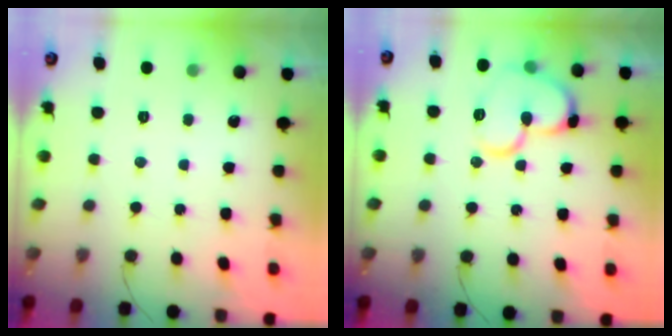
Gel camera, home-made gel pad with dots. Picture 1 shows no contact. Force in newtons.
{"total": 14.1, "press": 13.9, "slide": 2.0}